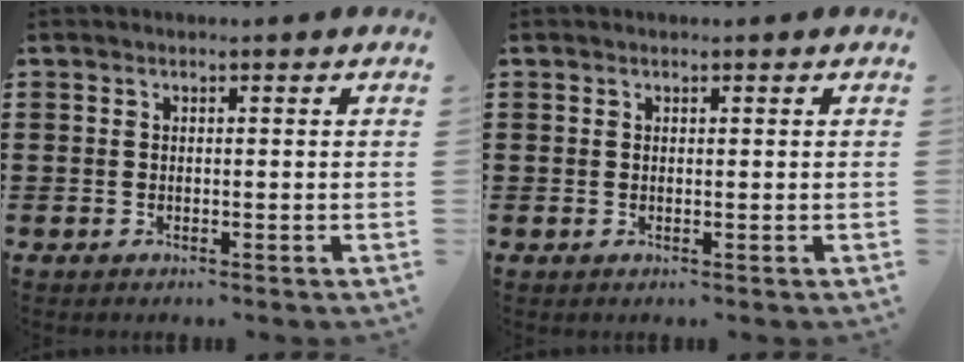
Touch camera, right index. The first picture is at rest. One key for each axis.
{"total": 0.0}